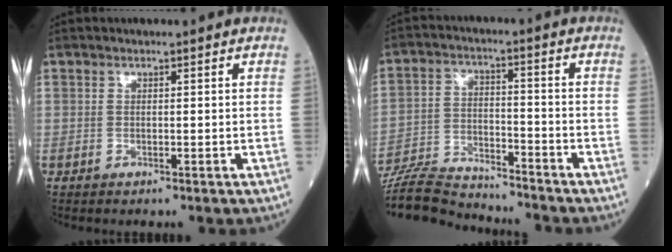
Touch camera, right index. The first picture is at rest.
{"total": 11.1, "force": [-10.8, 1.4, 1.6], "torque": [-0.029, 0.009, -0.200]}